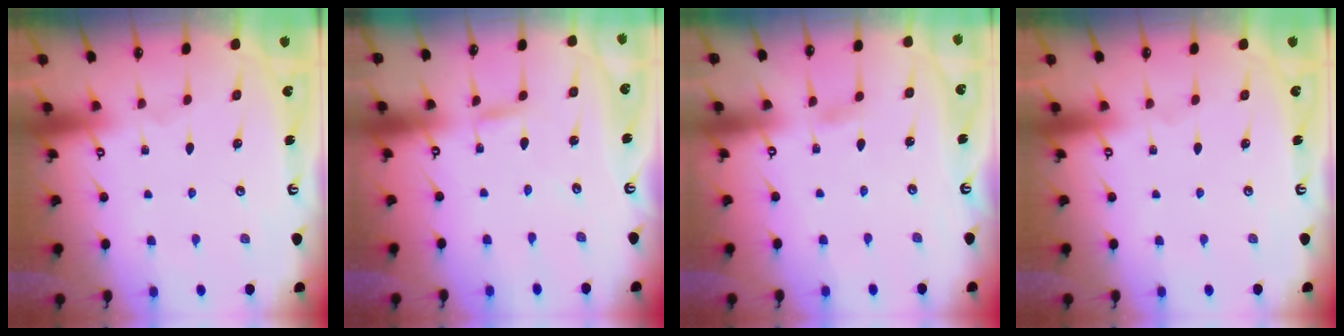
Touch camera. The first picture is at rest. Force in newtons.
{"total": 2.5, "press": 2.5, "slide": 0.2}
{"total": 2.6, "press": 2.6, "slide": 0.3}
{"total": 0.0}